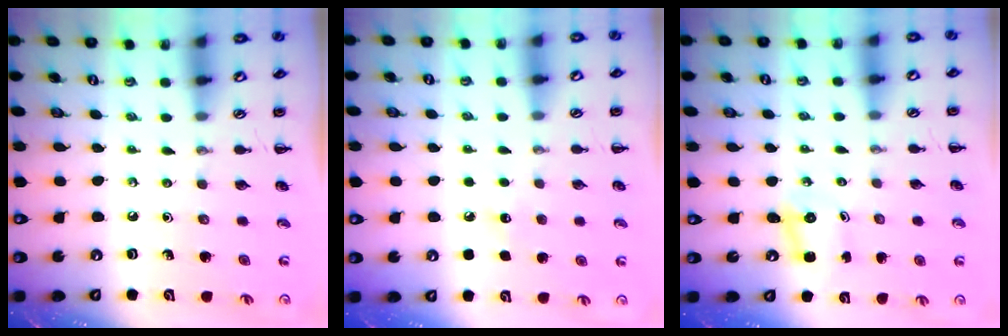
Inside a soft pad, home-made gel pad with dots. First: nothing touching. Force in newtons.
{"total": 4.8, "press": 4.6, "slide": 1.2}
{"total": 2.5, "press": 2.4, "slide": 0.8}